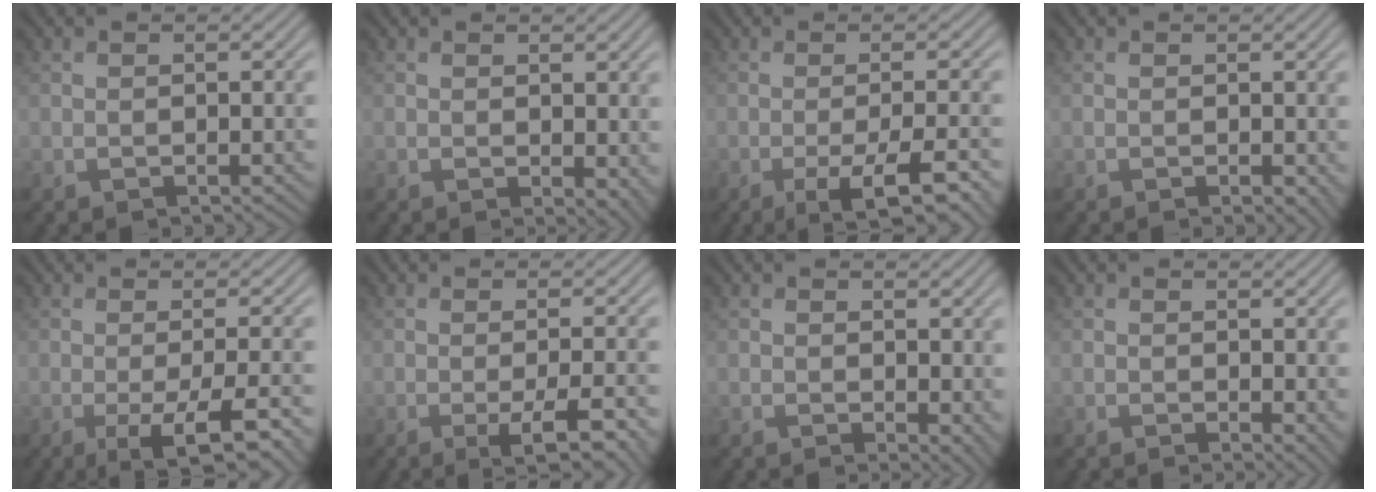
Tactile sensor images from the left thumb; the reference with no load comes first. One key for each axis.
{"total": 3.0, "fx": -0.1, "fy": 1.6, "fz": 2.5, "tx": -0.029, "ty": -0.007, "tz": 0.005}
{"total": 8.6, "fx": -4.3, "fy": 1.8, "fz": 7.2, "tx": -0.104, "ty": 0.003, "tz": -0.057}
{"total": 1.2, "fx": -0.3, "fy": 0.5, "fz": 1.1, "tx": -0.013, "ty": -0.002, "tz": -0.001}
{"total": 8.9, "fx": -3.5, "fy": 2.1, "fz": 7.9, "tx": -0.102, "ty": 0.005, "tz": -0.041}
{"total": 6.9, "fx": -2.8, "fy": 1.3, "fz": 6.2, "tx": -0.084, "ty": 0.007, "tz": -0.030}
{"total": 3.3, "fx": 0.1, "fy": 1.8, "fz": 2.7, "tx": -0.031, "ty": -0.007, "tz": 0.007}
{"total": 2.4, "fx": 0.2, "fy": 1.3, "fz": 2.0, "tx": -0.025, "ty": -0.004, "tz": 0.007}